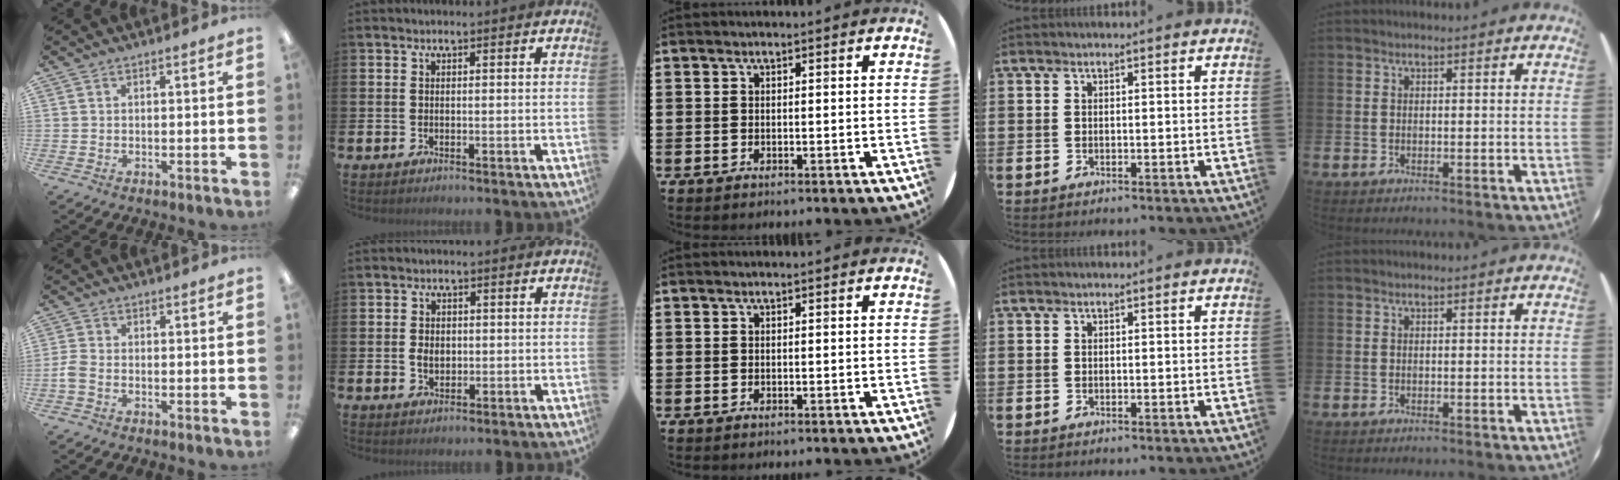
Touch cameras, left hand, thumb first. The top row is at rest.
{"thumb": {"total": 3.0, "force": [-1.2, 1.8, 2.0], "torque": [-0.046, 0.003, -0.024]}, "index": {"total": 2.4, "force": [0.0, 1.9, 1.6], "torque": [-0.011, 0.000, -0.006]}}